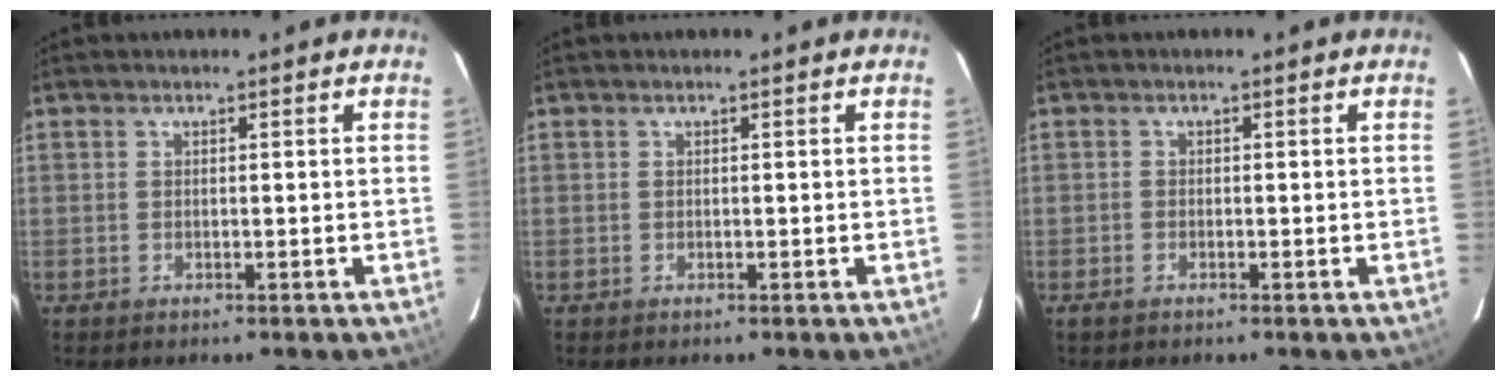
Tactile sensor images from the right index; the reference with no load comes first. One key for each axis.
{"total": 0.0}
{"total": 1.0, "fx": -0.8, "fy": 0.5, "fz": 0.4, "tx": -0.010, "ty": -0.003, "tz": -0.018}